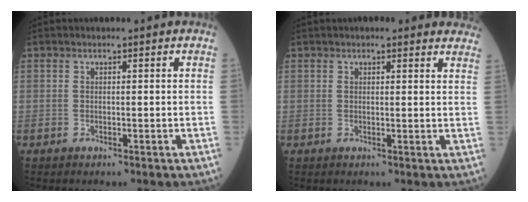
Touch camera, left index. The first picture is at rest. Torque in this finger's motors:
{"motor_torque": [1.06, -1.08, 0.16, 0.08]}